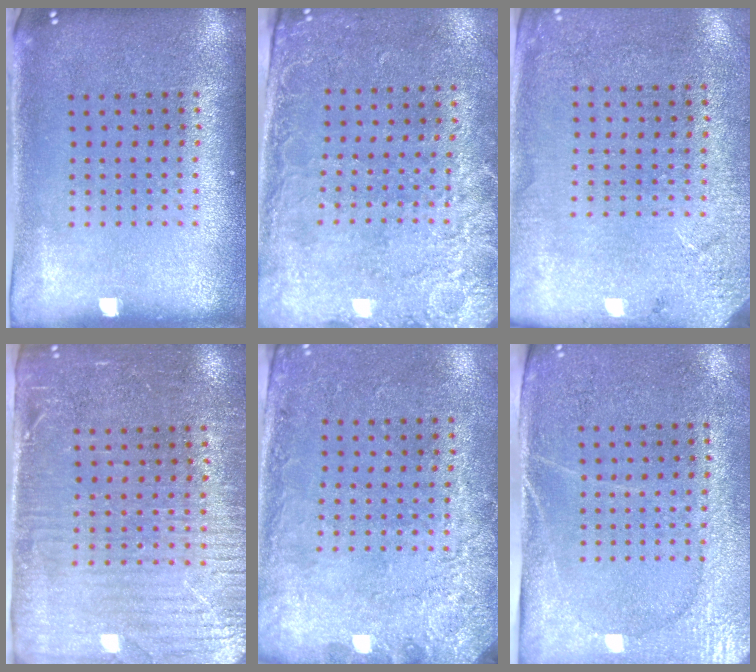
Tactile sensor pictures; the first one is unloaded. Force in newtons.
{"total": 2.5, "press": 2.1, "slide": 1.4}
{"total": 2.6, "press": 2.4, "slide": 0.9}
{"total": 3.6, "press": 3.2, "slide": 1.7}
{"total": 2.7, "press": 2.0, "slide": 1.8}
{"total": 2.9, "press": 2.5, "slide": 1.4}